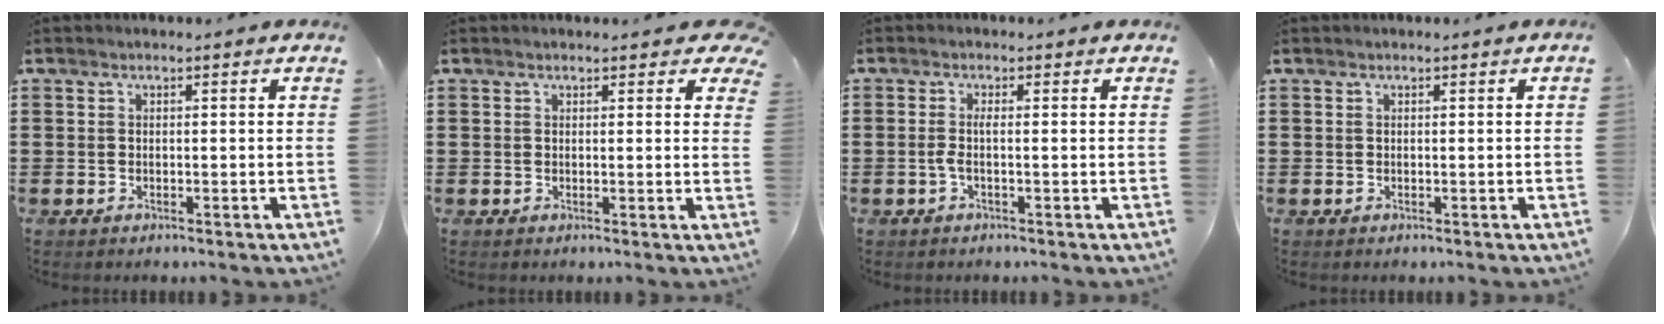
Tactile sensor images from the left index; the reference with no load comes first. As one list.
[{"total": 1.8, "force": [1.4, 1.0, 0.4], "torque": [0.000, 0.001, 0.022]}, {"total": 1.8, "force": [-0.4, 0.1, 1.8], "torque": [-0.043, -0.004, -0.010]}, {"total": 0.0}]